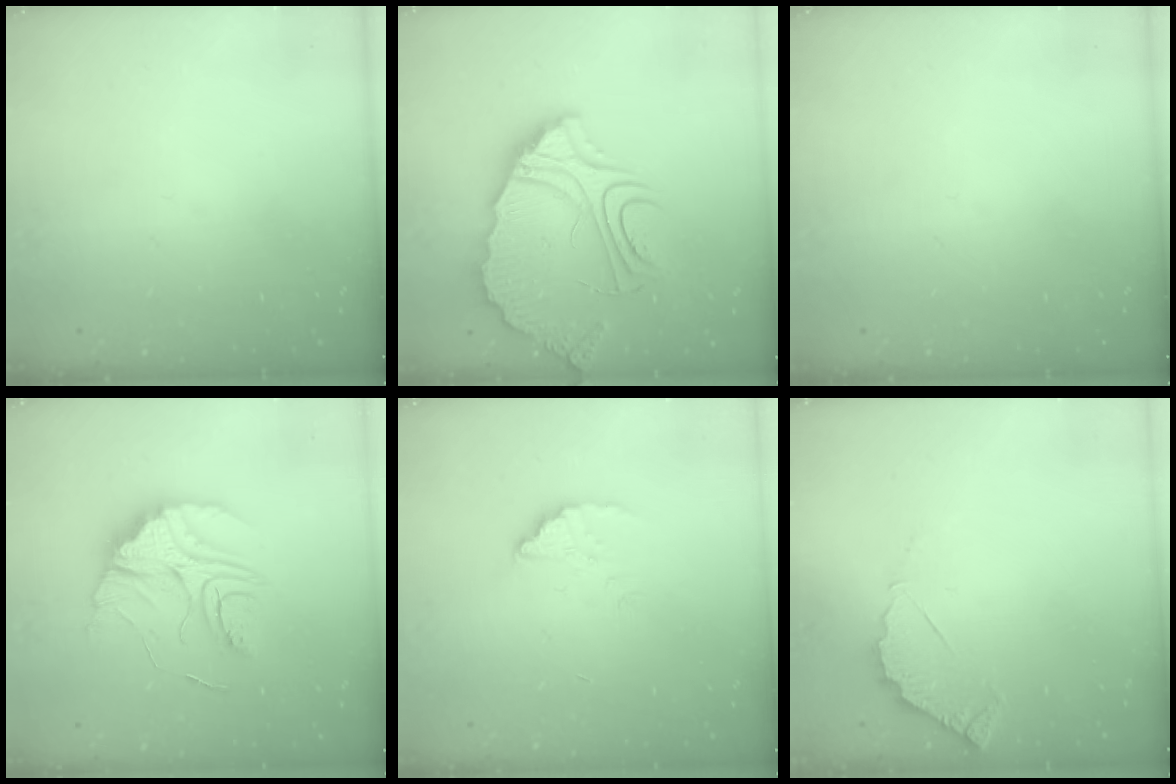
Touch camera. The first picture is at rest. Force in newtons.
{"total": 12.5, "press": 12.5, "slide": 1.2}
{"total": 0.0}
{"total": 17.5, "press": 17.5, "slide": 1.0}
{"total": 2.1, "press": 2.1, "slide": 0.2}
{"total": 3.7, "press": 3.7, "slide": 0.3}